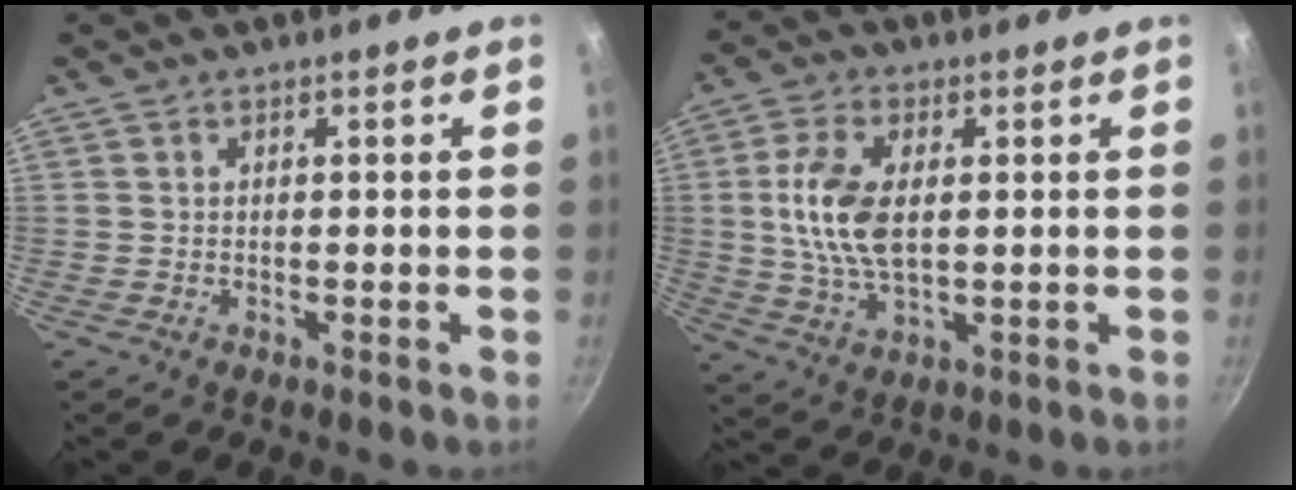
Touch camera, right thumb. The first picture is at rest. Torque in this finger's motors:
{"motor_torque": [0.91, 1.13, 1.17, -0.14, 0.13]}